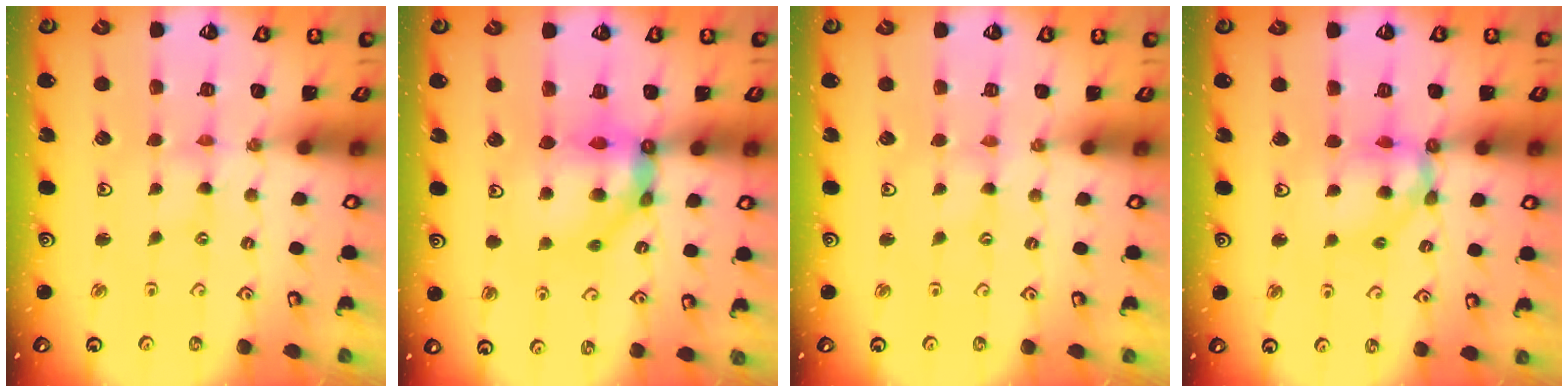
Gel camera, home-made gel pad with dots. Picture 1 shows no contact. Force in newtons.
{"total": 11.7, "press": 11.4, "slide": 2.5}
{"total": 0.0}
{"total": 12.5, "press": 12.4, "slide": 1.6}